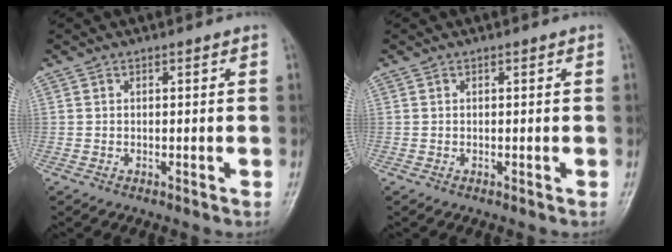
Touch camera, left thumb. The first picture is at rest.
{"total": 0.0}